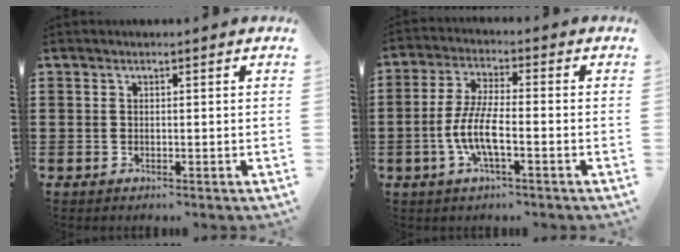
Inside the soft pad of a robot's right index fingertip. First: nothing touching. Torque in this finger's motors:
{"motor_torque": [2.00, 0.14, 0.39, 0.21]}